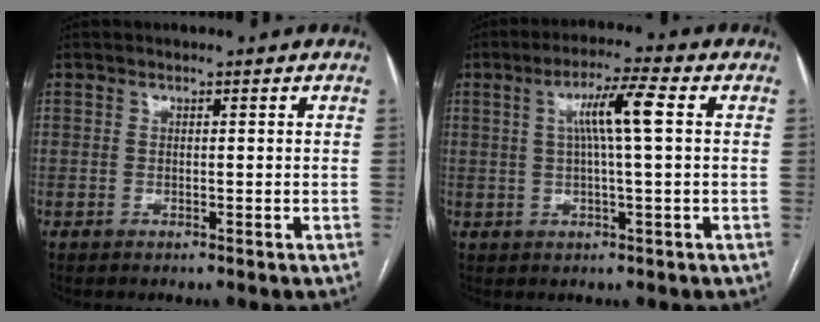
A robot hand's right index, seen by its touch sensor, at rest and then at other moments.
{"total": 7.0, "force": [1.4, -0.2, 6.9], "torque": [-0.125, 0.010, 0.024]}